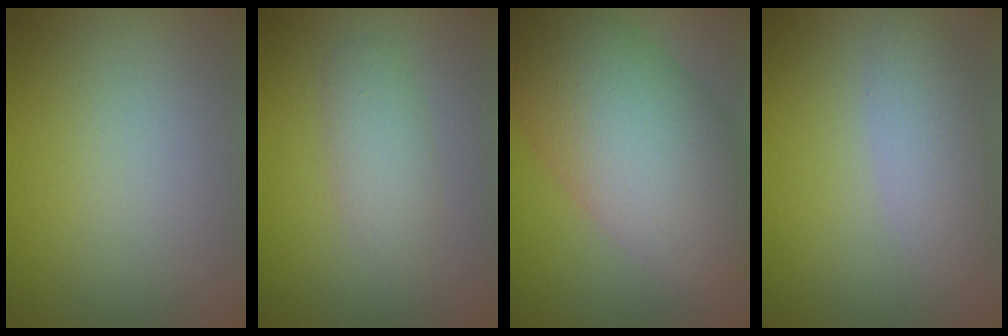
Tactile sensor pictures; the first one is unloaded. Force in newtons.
{"total": 2.2, "press": 2.2, "slide": 0.0}
{"total": 11.3, "press": 11.3, "slide": 0.4}
{"total": 3.0, "press": 3.0, "slide": 0.1}